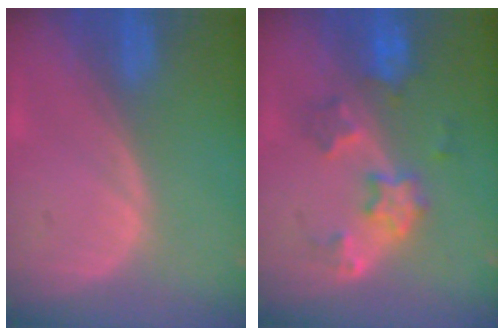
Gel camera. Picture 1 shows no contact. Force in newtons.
{"total": 5.9, "press": 5.7, "slide": 1.8}